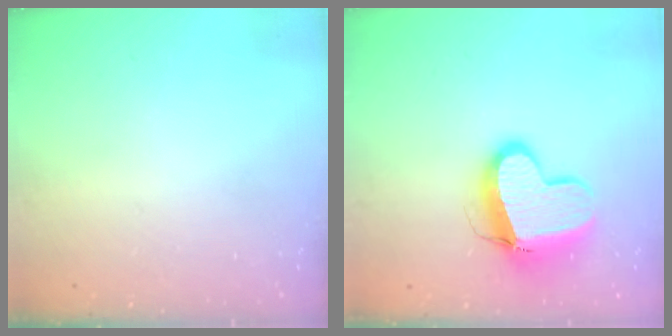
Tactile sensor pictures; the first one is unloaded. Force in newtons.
{"total": 15.6, "press": 15.5, "slide": 1.5}